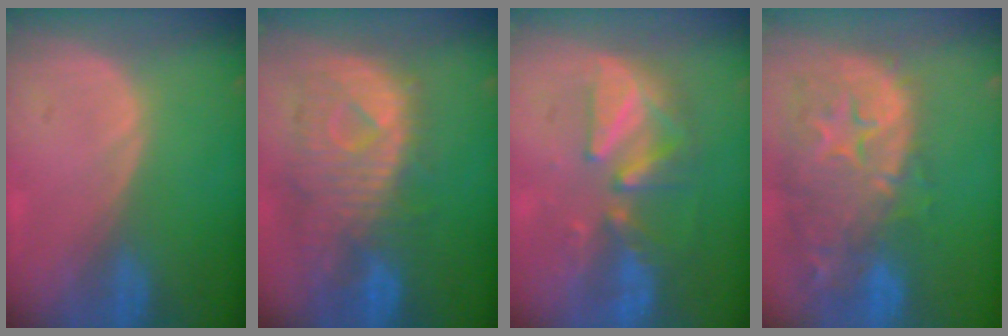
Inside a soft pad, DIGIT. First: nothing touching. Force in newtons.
{"total": 10.9, "press": 9.7, "slide": 5.0}
{"total": 8.0, "press": 7.9, "slide": 1.5}
{"total": 14.7, "press": 11.8, "slide": 8.8}